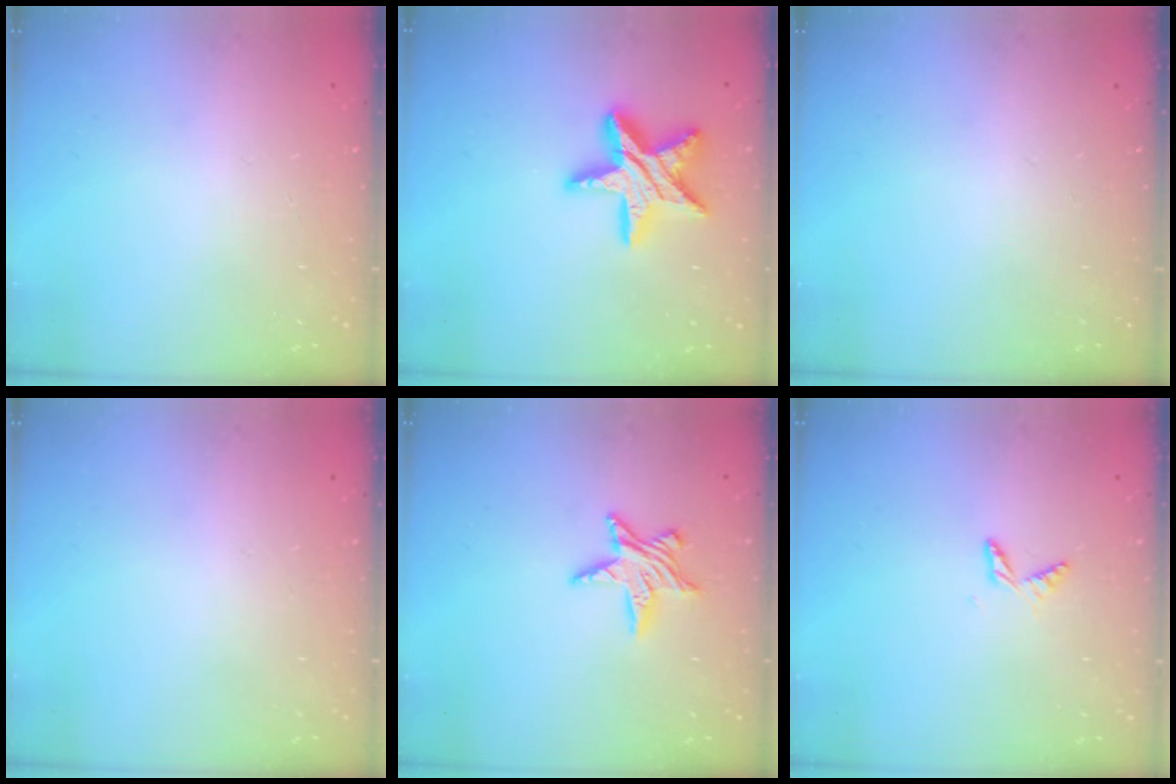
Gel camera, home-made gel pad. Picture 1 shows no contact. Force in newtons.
{"total": 16.6, "press": 16.6, "slide": 1.4}
{"total": 0.0}
{"total": 0.0}
{"total": 7.5, "press": 7.5, "slide": 0.6}
{"total": 4.6, "press": 4.6, "slide": 0.4}